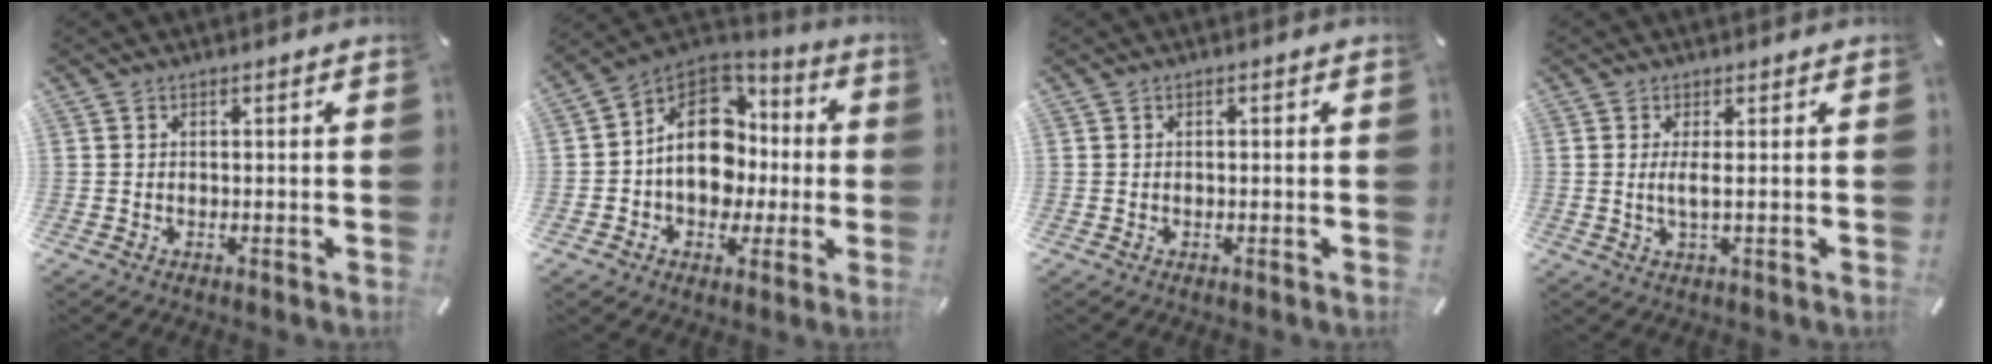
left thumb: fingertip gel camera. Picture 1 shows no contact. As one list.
[{"total": 16.1, "force": [-0.3, 13.0, 9.5], "torque": [-0.175, 0.006, -0.001]}, {"total": 0.6, "force": [-0.3, 0.2, 0.5], "torque": [-0.008, -0.001, -0.005]}, {"total": 3.2, "force": [0.3, 0.4, 3.1], "torque": [-0.060, -0.005, 0.004]}]